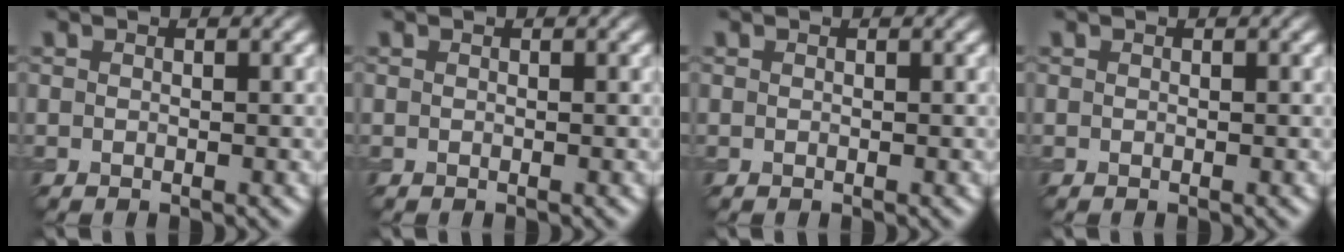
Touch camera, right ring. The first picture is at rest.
{"total": 0.0}
{"total": 0.0}
{"total": 0.0}